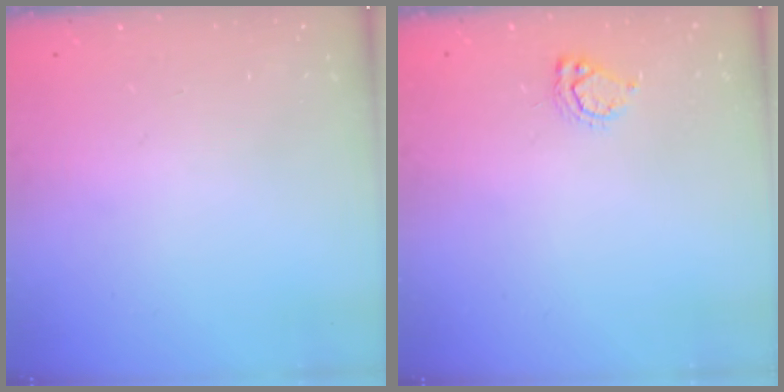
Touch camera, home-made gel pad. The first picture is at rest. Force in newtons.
{"total": 5.3, "press": 5.2, "slide": 0.6}